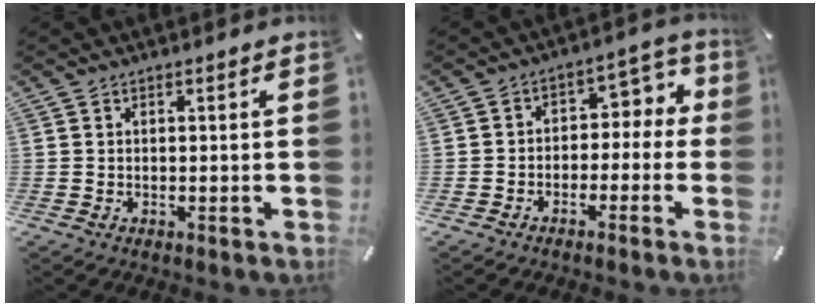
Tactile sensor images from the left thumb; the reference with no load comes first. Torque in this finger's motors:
{"motor_torque": [0.00, -0.20, 0.19, 0.29, -0.01]}